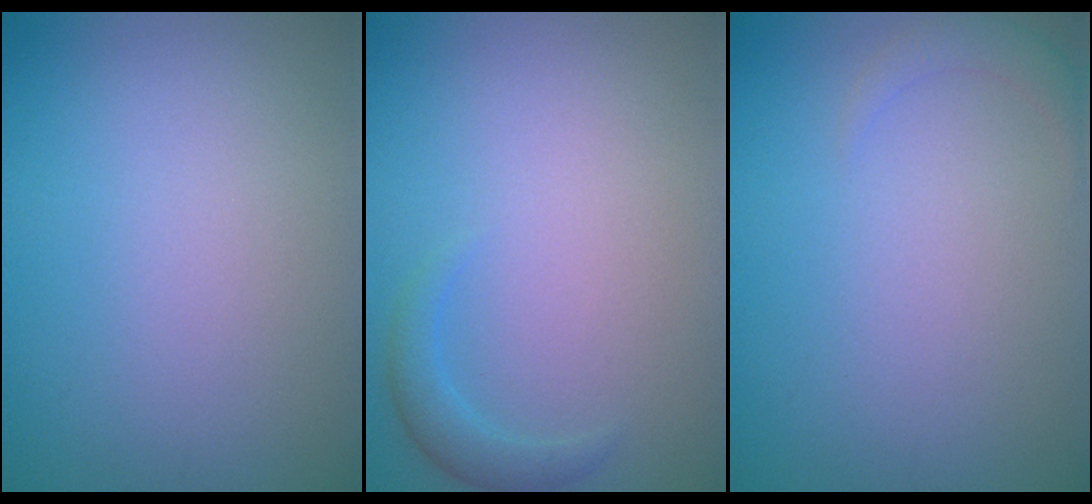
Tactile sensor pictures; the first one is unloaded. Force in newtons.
{"total": 1.6, "press": 1.6, "slide": 0.1}
{"total": 1.3, "press": 1.3, "slide": 0.2}